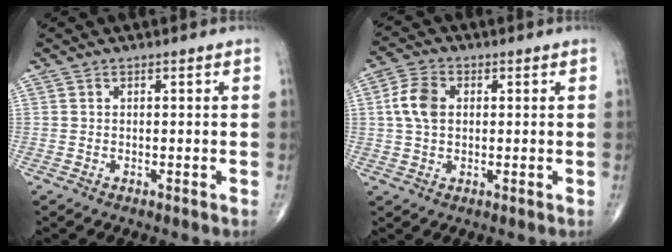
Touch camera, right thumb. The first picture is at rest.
{"total": 6.3, "force": [0.9, 4.3, 4.5], "torque": [-0.091, 0.009, 0.013]}